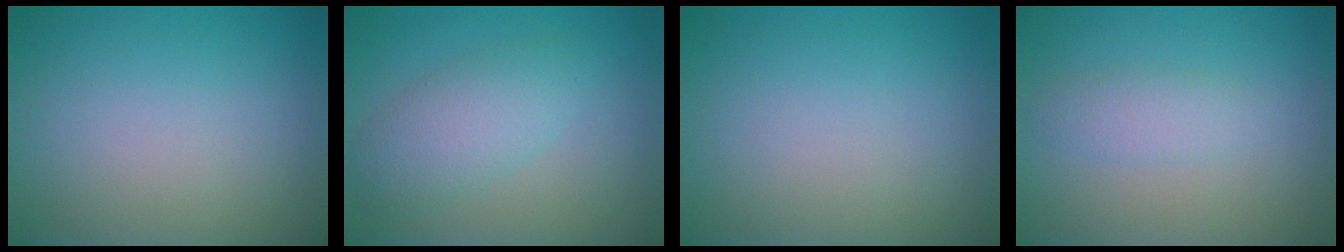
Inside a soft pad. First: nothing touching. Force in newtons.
{"total": 3.9, "press": 3.9, "slide": 0.1}
{"total": 0.0}
{"total": 1.8, "press": 1.8, "slide": 0.1}